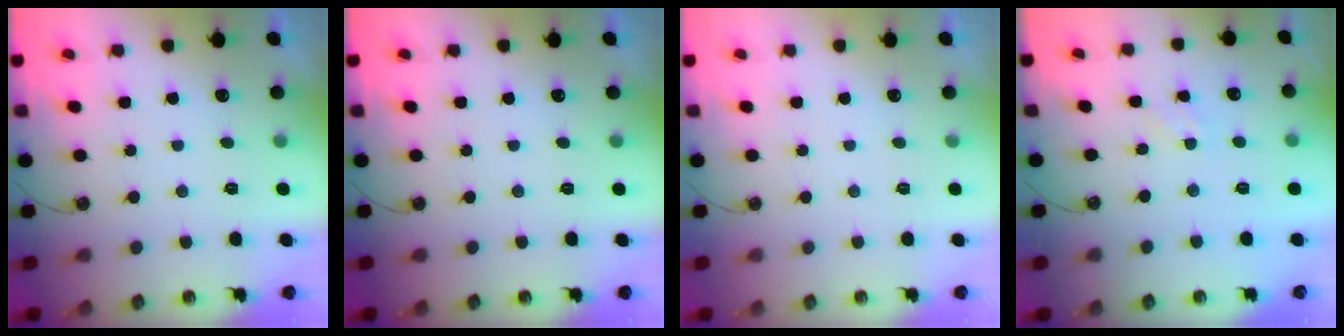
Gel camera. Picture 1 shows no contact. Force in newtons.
{"total": 0.0}
{"total": 0.0}
{"total": 1.3, "press": 1.3, "slide": 0.3}